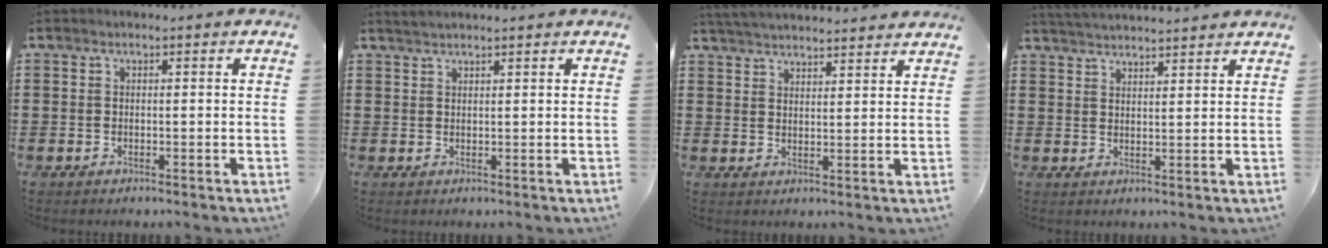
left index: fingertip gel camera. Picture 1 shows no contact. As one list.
[{"total": 1.4, "force": [1.3, -0.1, 0.2], "torque": [-0.006, 0.001, 0.026]}, {"total": 3.9, "force": [3.8, -0.2, 0.4], "torque": [-0.020, -0.014, 0.070]}, {"total": 3.1, "force": [3.1, -0.4, -0.1], "torque": [-0.009, -0.010, 0.056]}]